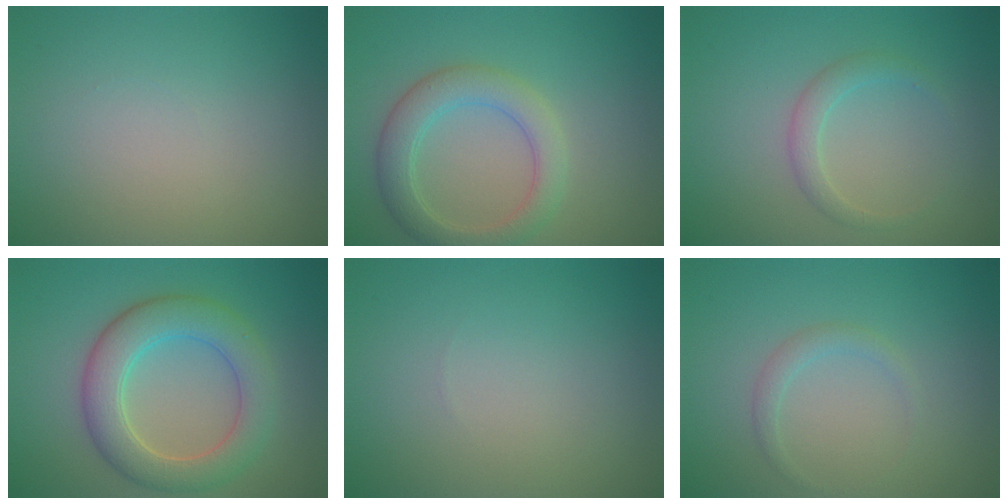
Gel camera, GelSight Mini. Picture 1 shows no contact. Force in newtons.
{"total": 4.1, "press": 4.1, "slide": 0.1}
{"total": 1.7, "press": 1.7, "slide": 0.2}
{"total": 5.9, "press": 5.9, "slide": 0.4}
{"total": 0.0}
{"total": 1.1, "press": 1.1, "slide": 0.1}